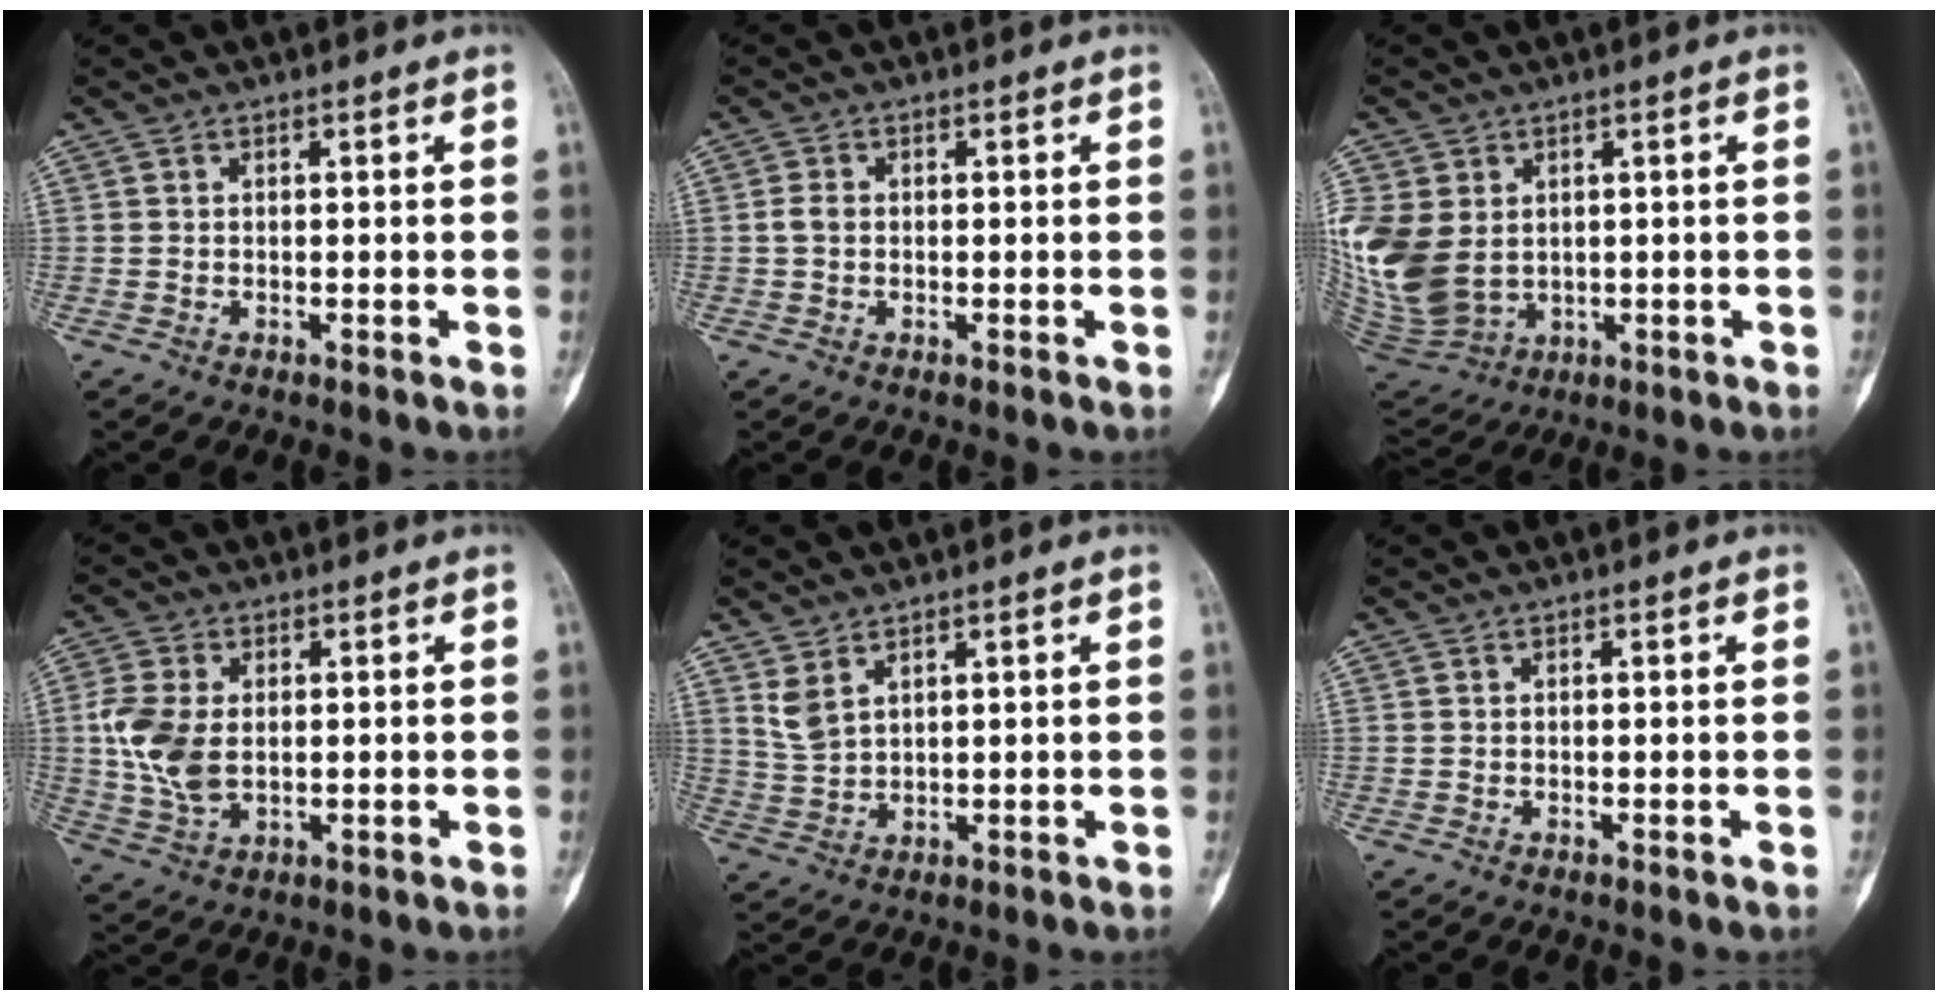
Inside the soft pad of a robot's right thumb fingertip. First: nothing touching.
{"total": 1.9, "force": [-0.1, 1.4, 1.2], "torque": [-0.024, 0.003, -0.004]}
{"total": 15.2, "force": [1.6, 11.7, 9.5], "torque": [-0.220, -0.009, 0.059]}
{"total": 9.6, "force": [0.5, 6.0, 7.4], "torque": [-0.163, 0.000, 0.014]}
{"total": 4.2, "force": [2.6, 2.0, 2.6], "torque": [-0.054, -0.013, 0.063]}
{"total": 0.0}